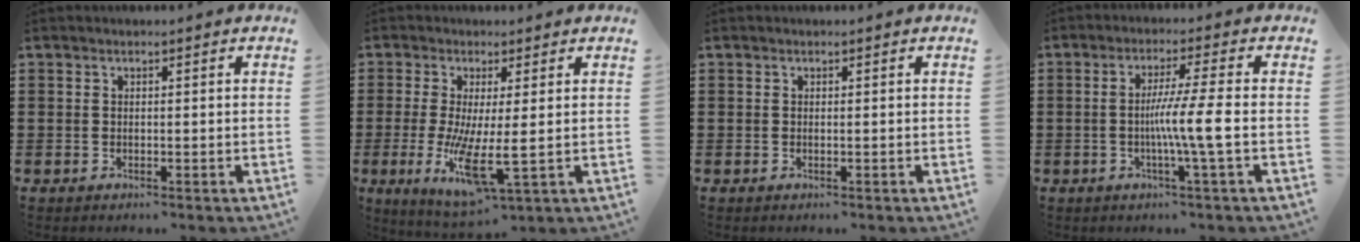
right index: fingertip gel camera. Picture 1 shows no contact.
{"total": 8.6, "force": [-0.9, 1.7, 8.4], "torque": [-0.159, -0.030, -0.015]}
{"total": 0.0}
{"total": 7.2, "force": [-1.3, -0.5, 7.1], "torque": [-0.123, -0.008, -0.026]}